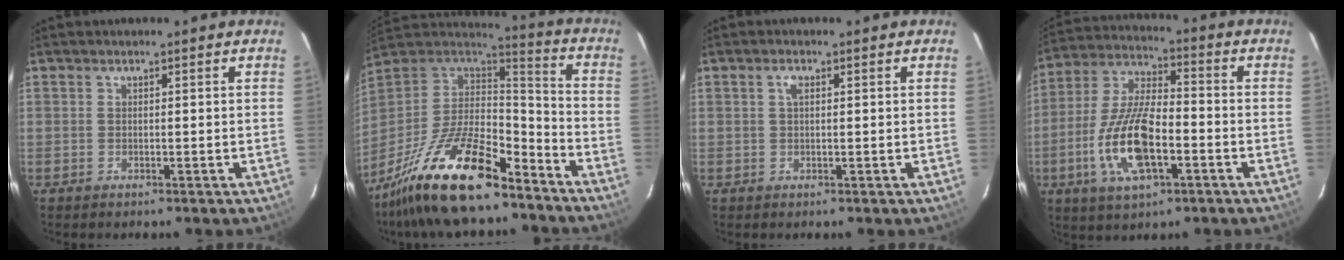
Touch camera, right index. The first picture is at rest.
{"total": 23.0, "force": [-15.8, 7.3, 15.0], "torque": [-0.300, -0.024, -0.273]}
{"total": 1.6, "force": [0.6, 0.8, 1.3], "torque": [-0.027, 0.005, 0.010]}
{"total": 15.3, "force": [-4.9, 5.8, 13.3], "torque": [-0.286, -0.006, -0.090]}